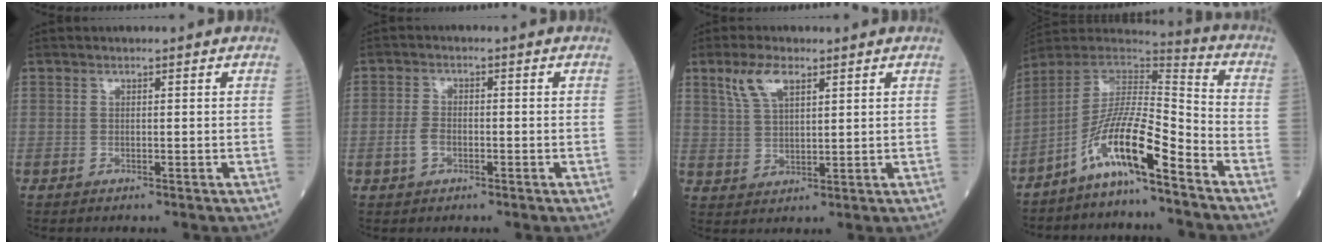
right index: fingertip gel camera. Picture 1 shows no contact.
{"total": 2.8, "force": [-1.0, 1.7, 1.9], "torque": [-0.044, 0.004, -0.021]}
{"total": 5.9, "force": [3.5, 2.1, 4.2], "torque": [-0.094, 0.011, 0.074]}
{"total": 12.2, "force": [-7.6, 0.9, 9.5], "torque": [-0.178, 0.010, -0.143]}